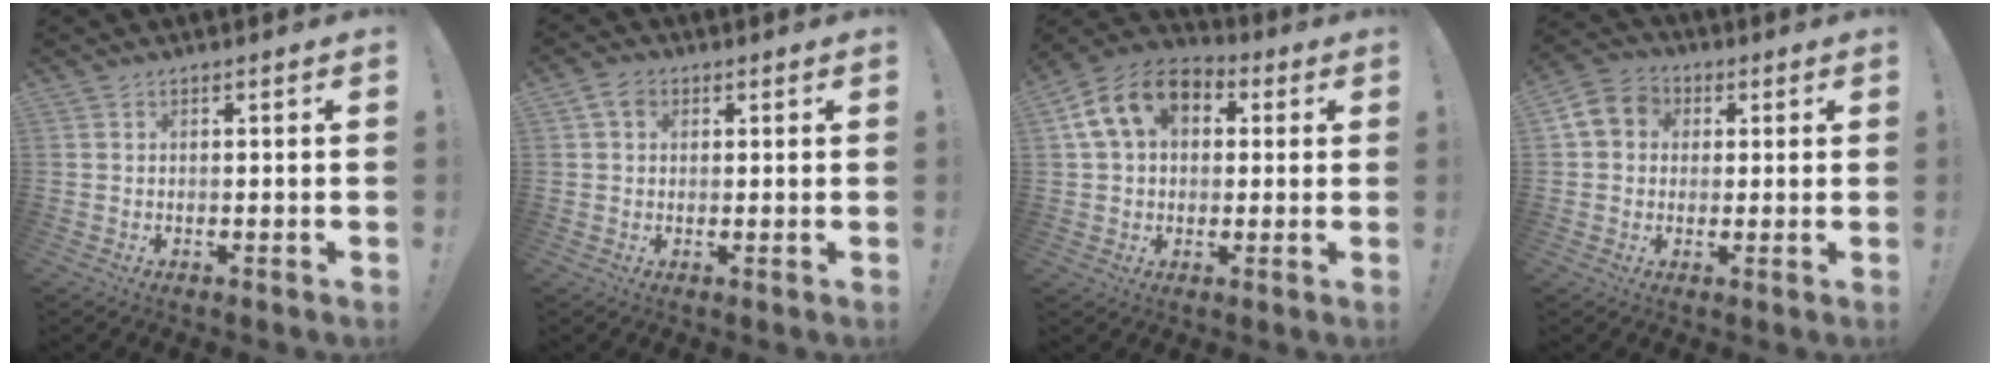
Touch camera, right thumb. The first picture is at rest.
{"total": 4.3, "force": [1.6, 3.3, 2.3], "torque": [-0.040, 0.004, 0.030]}
{"total": 14.2, "force": [4.7, 10.1, 8.7], "torque": [-0.132, 0.001, 0.091]}
{"total": 7.7, "force": [1.2, 7.0, 3.0], "torque": [-0.049, 0.007, 0.027]}